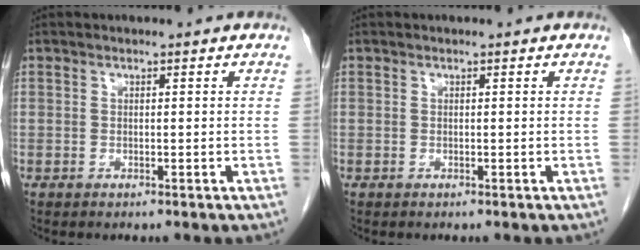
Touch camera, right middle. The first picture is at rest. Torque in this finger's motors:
{"motor_torque": [0.00, 0.00, -0.02, 0.01]}